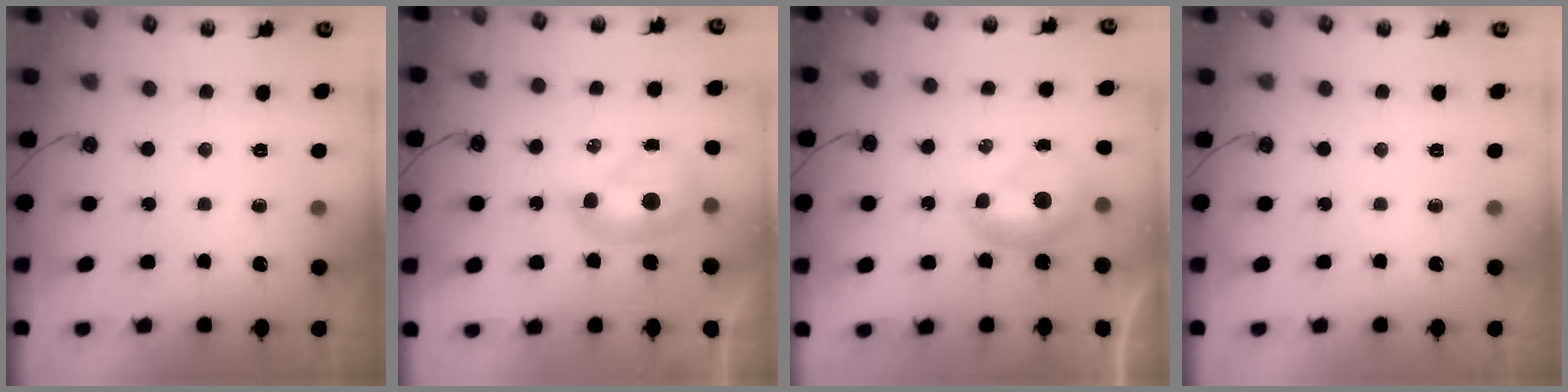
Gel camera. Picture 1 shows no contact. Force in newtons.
{"total": 1.8, "press": 1.8, "slide": 0.3}
{"total": 0.0}
{"total": 0.0}